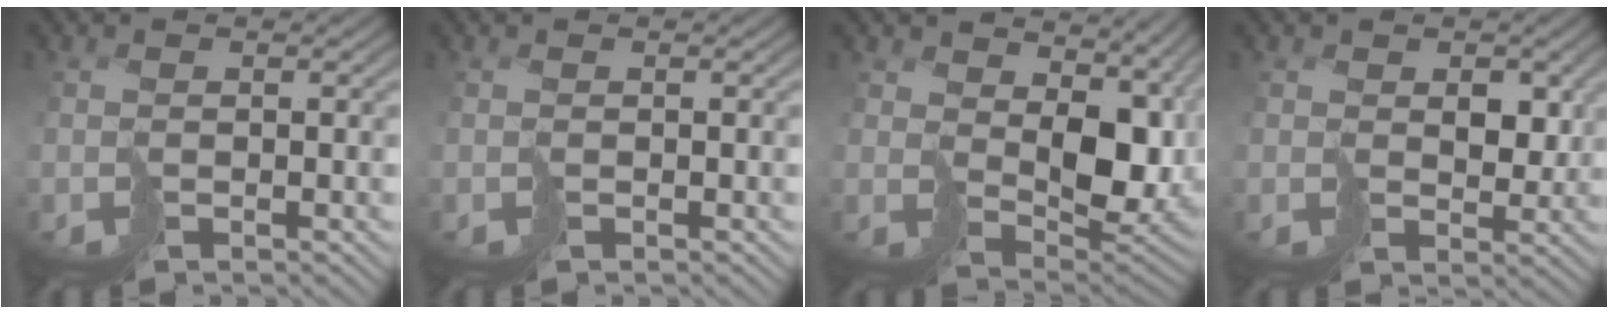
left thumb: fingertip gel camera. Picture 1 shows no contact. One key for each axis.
{"total": 0.0}
{"total": 11.0, "fx": 2.8, "fy": 6.9, "fz": 8.1, "tx": -0.168, "ty": -0.021, "tz": 0.071}
{"total": 3.8, "fx": 1.9, "fy": 2.6, "fz": 2.0, "tx": -0.035, "ty": -0.004, "tz": 0.042}